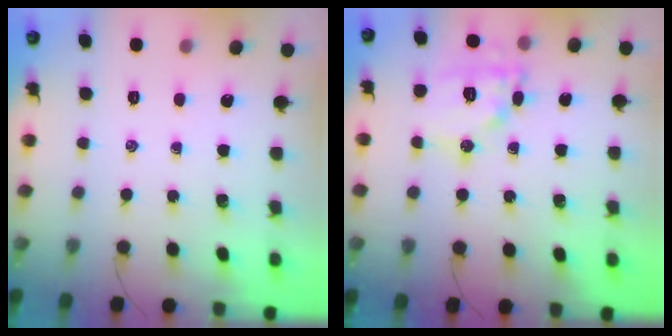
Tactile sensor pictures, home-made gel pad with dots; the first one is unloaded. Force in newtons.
{"total": 14.3, "press": 14.3, "slide": 0.9}